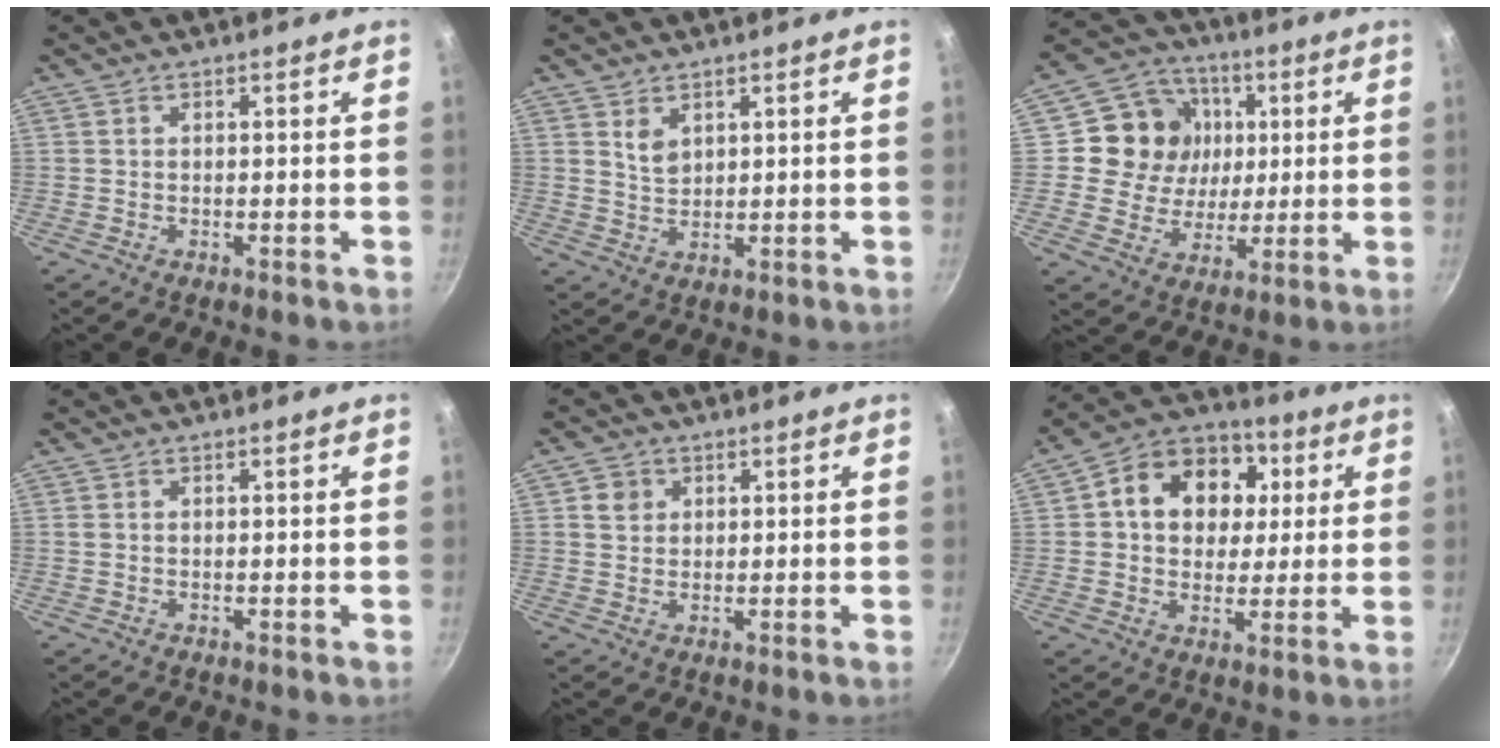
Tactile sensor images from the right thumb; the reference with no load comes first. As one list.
[{"total": 3.3, "force": [1.7, 2.1, 1.9], "torque": [-0.027, -0.011, 0.036]}, {"total": 14.2, "force": [2.8, 12.8, 5.4], "torque": [-0.071, 0.003, 0.042]}, {"total": 0.0}, {"total": 3.2, "force": [1.0, 2.8, 1.0], "torque": [0.003, 0.004, 0.014]}, {"total": 15.7, "force": [3.5, 12.4, 9.1], "torque": [-0.122, 0.016, 0.042]}]